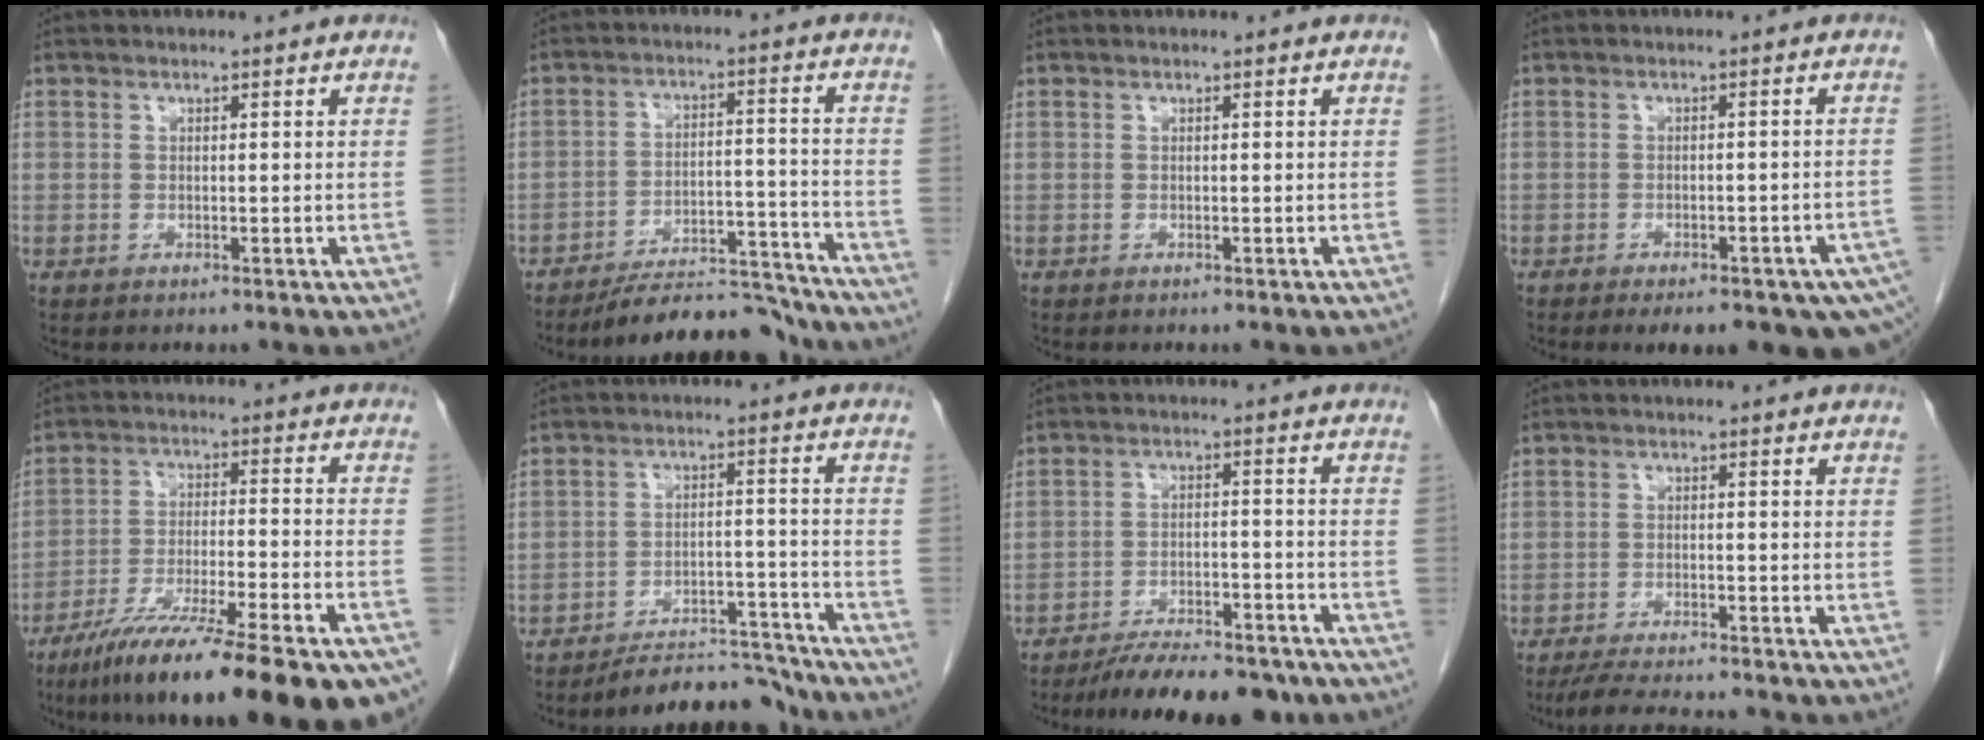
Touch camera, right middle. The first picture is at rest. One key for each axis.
{"total": 10.8, "fx": -10.4, "fy": 1.8, "fz": 2.6, "tx": -0.029, "ty": 0.021, "tz": -0.166}
{"total": 0.0}
{"total": 14.5, "fx": -9.8, "fy": 4.9, "fz": 9.5, "tx": -0.100, "ty": -0.002, "tz": -0.114}
{"total": 24.8, "fx": -18.5, "fy": 2.8, "fz": 16.3, "tx": -0.199, "ty": -0.030, "tz": -0.285}
{"total": 8.7, "fx": -8.5, "fy": 1.4, "fz": 1.0, "tx": -0.004, "ty": 0.020, "tz": -0.136}
{"total": 12.9, "fx": -11.1, "fy": 2.9, "fz": 5.9, "tx": -0.081, "ty": 0.000, "tz": -0.162}
{"total": 7.4, "fx": -6.8, "fy": 0.4, "fz": 2.9, "tx": -0.050, "ty": -0.017, "tz": -0.111}